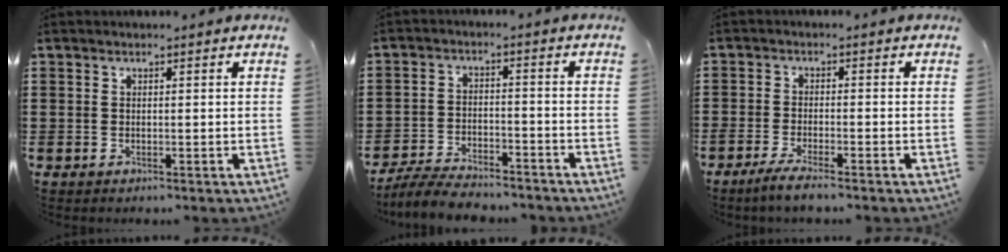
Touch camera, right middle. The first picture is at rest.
{"total": 6.0, "force": [-5.6, 0.8, 1.7], "torque": [-0.038, 0.003, -0.112]}
{"total": 3.0, "force": [-2.5, 0.0, 1.6], "torque": [-0.041, -0.007, -0.052]}